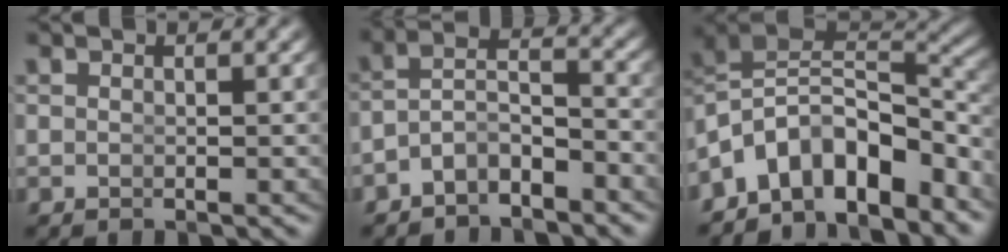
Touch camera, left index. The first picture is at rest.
{"total": 4.4, "force": [-2.8, 2.8, 2.0], "torque": [-0.035, -0.019, -0.045]}
{"total": 14.5, "force": [-3.5, 11.5, 8.1], "torque": [-0.175, -0.039, -0.052]}